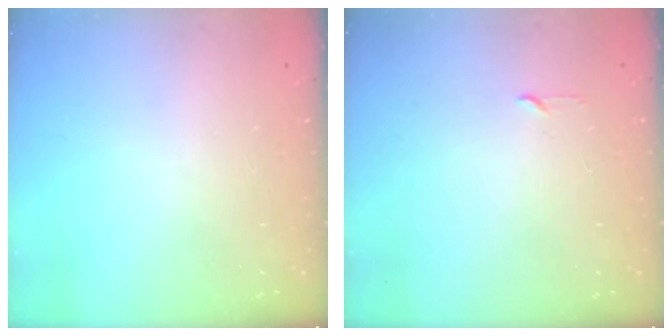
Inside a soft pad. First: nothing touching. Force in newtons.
{"total": 2.3, "press": 2.2, "slide": 0.3}